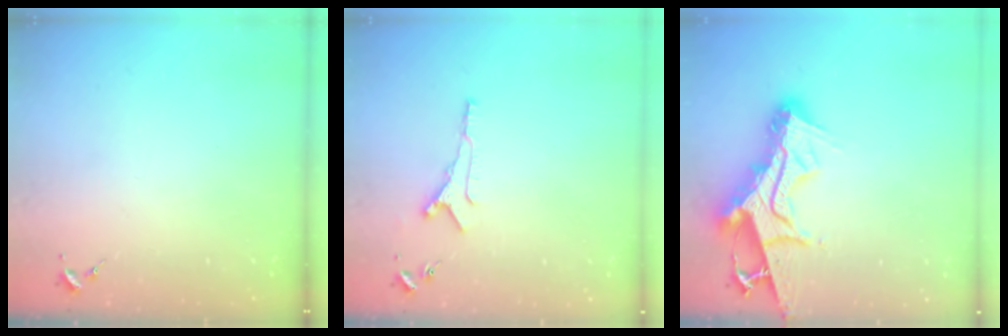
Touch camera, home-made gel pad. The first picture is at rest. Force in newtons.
{"total": 7.1, "press": 7.0, "slide": 0.8}
{"total": 19.4, "press": 19.3, "slide": 1.6}